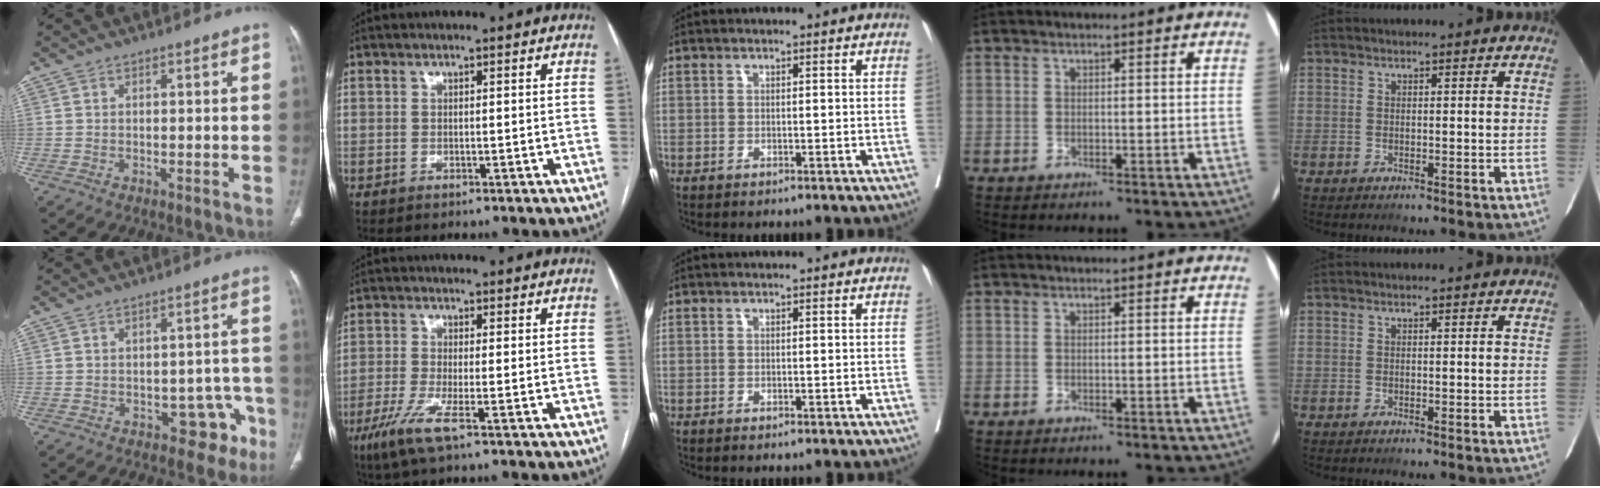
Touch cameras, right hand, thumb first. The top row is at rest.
{"thumb": {"total": 6.3, "force": [-3.2, 4.3, 3.4], "torque": [0.000, 0.032, -0.036]}, "index": {"total": 5.7, "force": [-3.1, 0.2, 4.7], "torque": [-0.099, -0.017, -0.063]}}